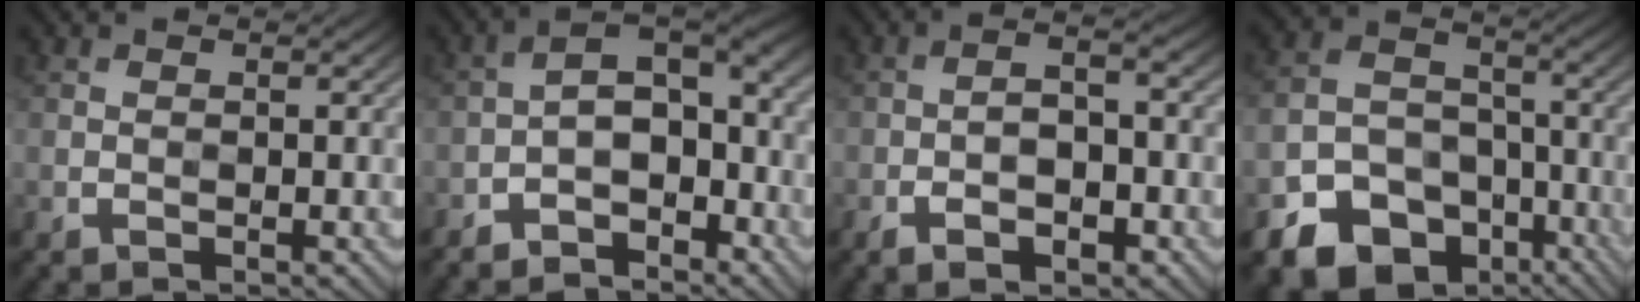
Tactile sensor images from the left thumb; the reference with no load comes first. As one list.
[{"total": 7.6, "force": [-4.4, 3.6, 5.1], "torque": [-0.081, 0.001, -0.083]}, {"total": 5.8, "force": [-2.5, 2.1, 4.8], "torque": [-0.086, -0.002, -0.042]}, {"total": 15.9, "force": [-9.6, 11.0, 6.1], "torque": [-0.133, -0.051, -0.152]}]